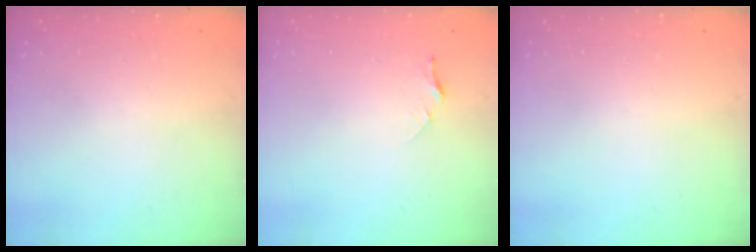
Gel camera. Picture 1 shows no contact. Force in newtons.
{"total": 4.5, "press": 4.4, "slide": 0.4}
{"total": 0.0}